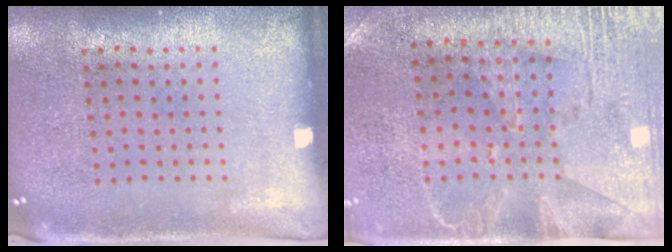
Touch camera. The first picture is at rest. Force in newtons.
{"total": 2.8, "press": 2.4, "slide": 1.5}